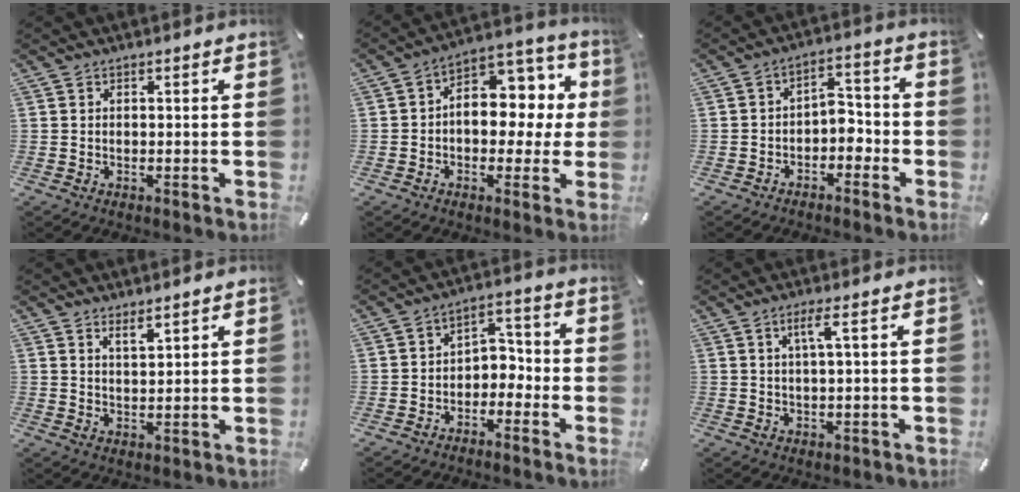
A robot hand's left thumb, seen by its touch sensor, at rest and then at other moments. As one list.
[{"total": 10.7, "force": [1.4, 7.8, 7.2], "torque": [-0.092, -0.018, 0.027]}, {"total": 5.3, "force": [-2.6, 3.6, 2.9], "torque": [-0.042, 0.017, -0.050]}, {"total": 3.2, "force": [2.9, 0.6, 1.3], "torque": [-0.020, -0.020, 0.051]}, {"total": 4.8, "force": [-2.4, 3.7, 2.0], "torque": [-0.037, 0.016, -0.048]}, {"total": 4.1, "force": [1.5, 0.3, 3.8], "torque": [-0.077, -0.001, 0.022]}]